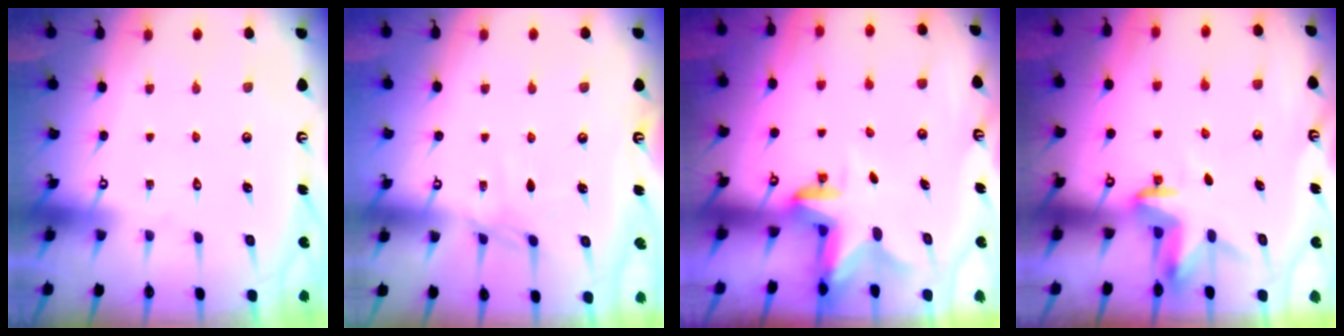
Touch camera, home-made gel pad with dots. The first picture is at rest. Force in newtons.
{"total": 5.1, "press": 5.1, "slide": 0.6}
{"total": 2.5, "press": 2.5, "slide": 0.4}
{"total": 3.3, "press": 3.3, "slide": 0.3}